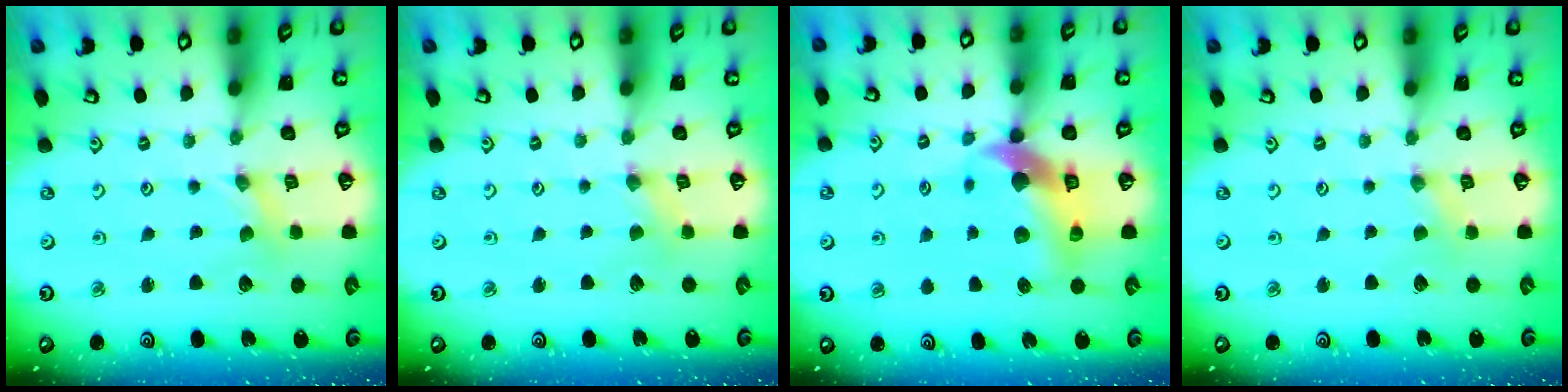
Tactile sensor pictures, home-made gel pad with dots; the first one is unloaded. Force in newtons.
{"total": 0.6, "press": 0.6, "slide": 0.2}
{"total": 12.0, "press": 11.9, "slide": 1.9}
{"total": 0.5, "press": 0.5, "slide": 0.1}